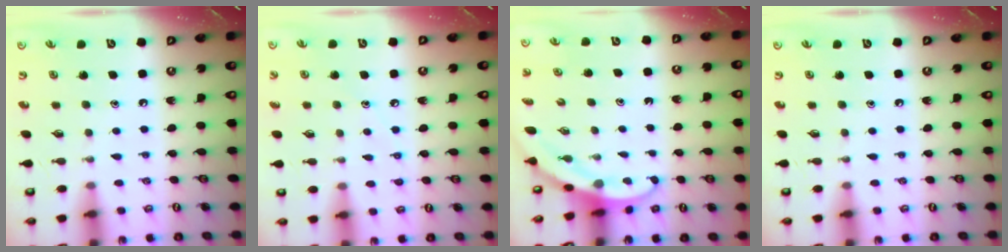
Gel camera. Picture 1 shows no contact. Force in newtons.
{"total": 4.8, "press": 4.7, "slide": 0.6}
{"total": 3.1, "press": 3.1, "slide": 0.1}
{"total": 0.0}